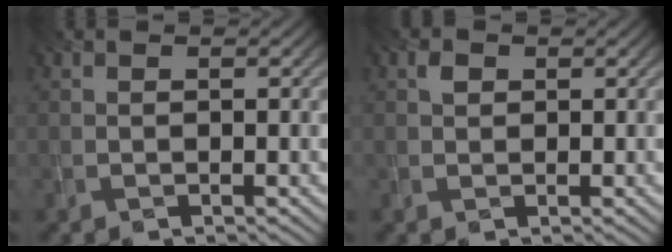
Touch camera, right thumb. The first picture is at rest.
{"total": 1.3, "force": [0.5, 0.9, 0.7], "torque": [-0.013, 0.002, 0.007]}